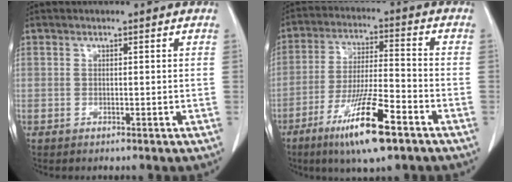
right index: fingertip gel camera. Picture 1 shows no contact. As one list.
[{"total": 13.2, "force": [-7.6, 1.3, 10.7], "torque": [-0.201, -0.029, -0.134]}]